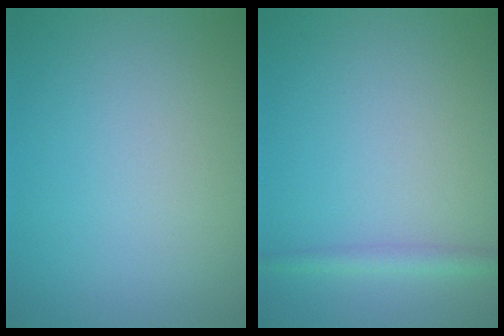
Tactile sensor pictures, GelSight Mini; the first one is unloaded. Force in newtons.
{"total": 1.7, "press": 1.7, "slide": 0.1}